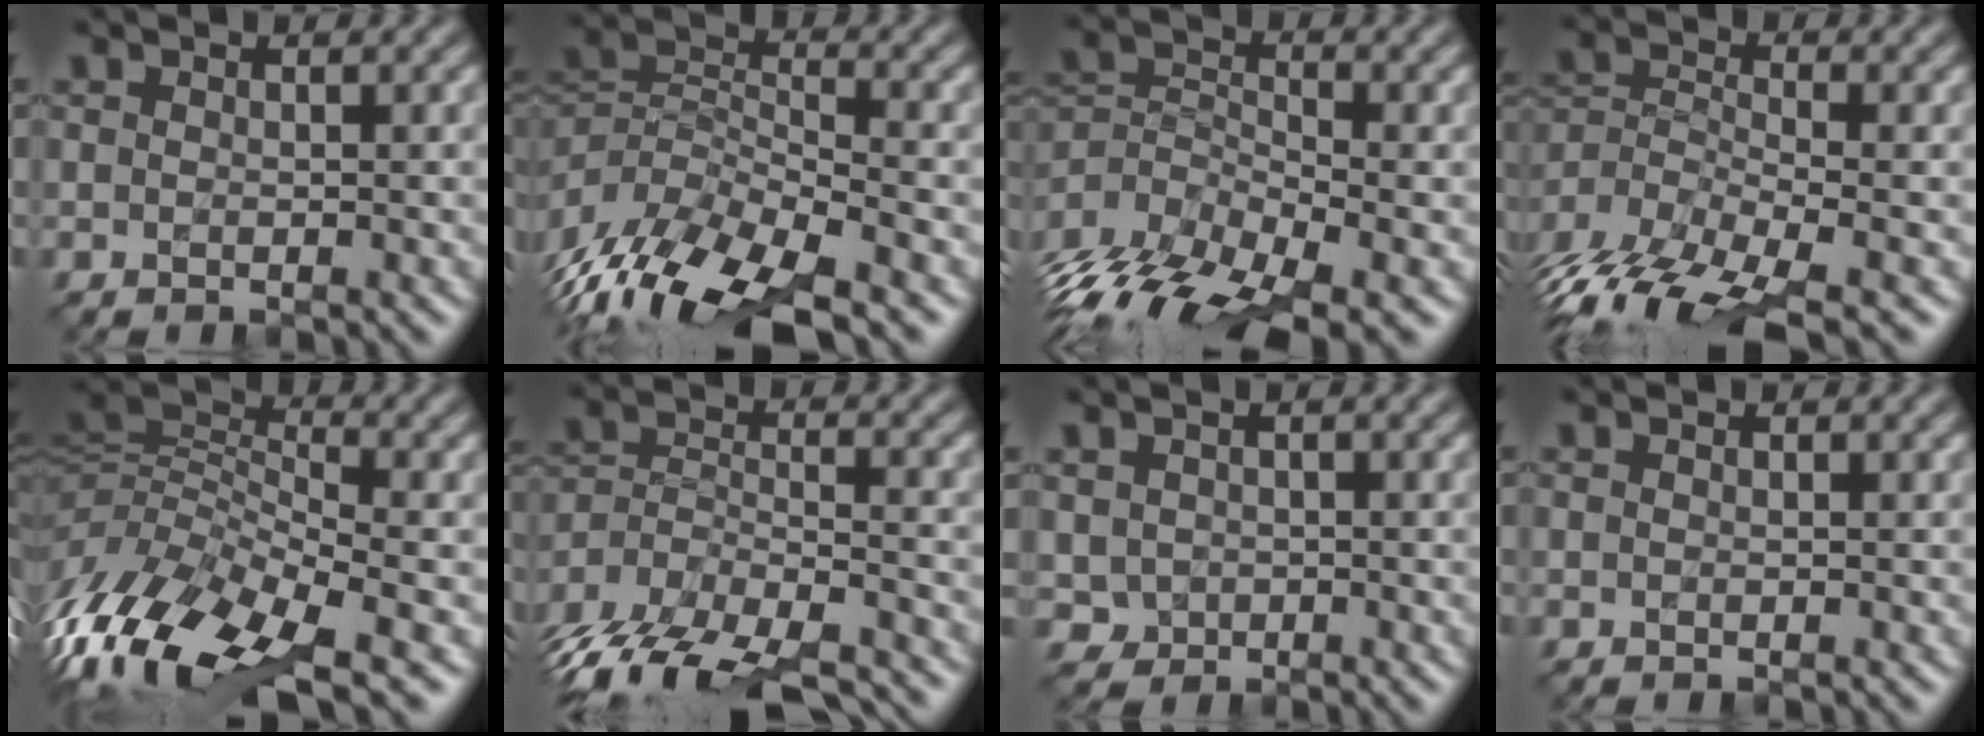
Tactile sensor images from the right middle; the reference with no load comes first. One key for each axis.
{"total": 11.4, "fx": -7.5, "fy": 4.1, "fz": 7.5, "tx": -0.150, "ty": -0.010, "tz": -0.135}
{"total": 10.4, "fx": -7.0, "fy": 4.3, "fz": 6.4, "tx": -0.134, "ty": -0.008, "tz": -0.132}
{"total": 10.7, "fx": -7.8, "fy": 3.8, "fz": 6.3, "tx": -0.129, "ty": -0.016, "tz": -0.138}
{"total": 12.5, "fx": -6.5, "fy": 4.8, "fz": 9.5, "tx": -0.197, "ty": 0.006, "tz": -0.128}
{"total": 14.8, "fx": -12.9, "fy": 5.6, "fz": 4.8, "tx": -0.106, "ty": -0.006, "tz": -0.187}
{"total": 1.4, "fx": -0.2, "fy": 1.4, "fz": 0.2, "tx": -0.008, "ty": -0.008, "tz": 0.004}
{"total": 0.0}